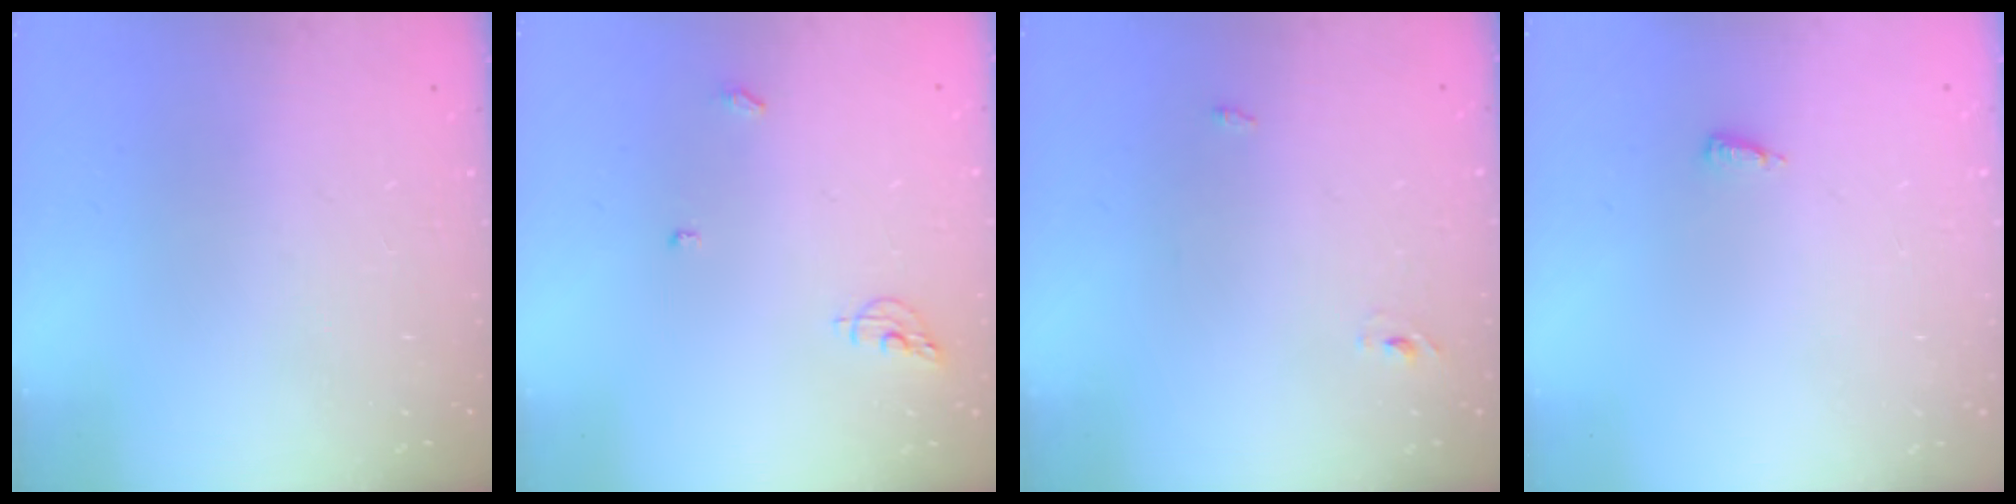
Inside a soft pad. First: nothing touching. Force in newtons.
{"total": 5.9, "press": 5.9, "slide": 0.2}
{"total": 2.3, "press": 2.1, "slide": 1.0}
{"total": 4.3, "press": 4.2, "slide": 1.0}